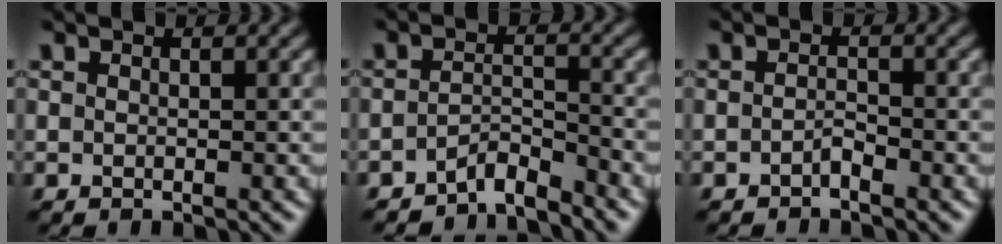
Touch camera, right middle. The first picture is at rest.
{"total": 2.8, "force": [-2.5, 0.4, 1.1], "torque": [-0.018, 0.010, -0.050]}
{"total": 1.0, "force": [-0.7, 0.2, 0.6], "torque": [-0.015, 0.005, -0.013]}